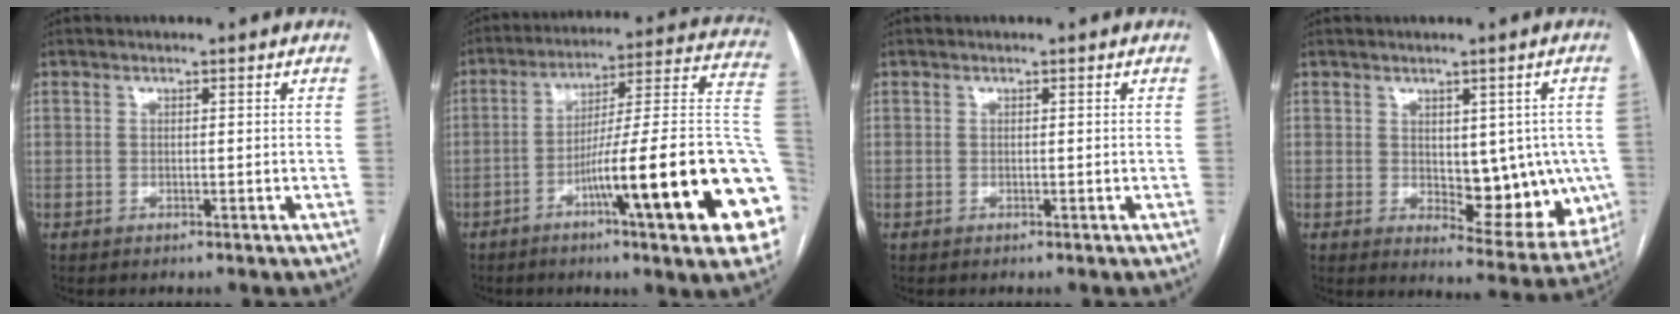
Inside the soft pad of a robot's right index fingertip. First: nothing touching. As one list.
[{"total": 24.2, "force": [-7.1, 0.6, 23.1], "torque": [-0.241, 0.003, -0.110]}, {"total": 0.0}, {"total": 11.5, "force": [-0.4, 5.5, 10.1], "torque": [-0.105, -0.002, 0.011]}]